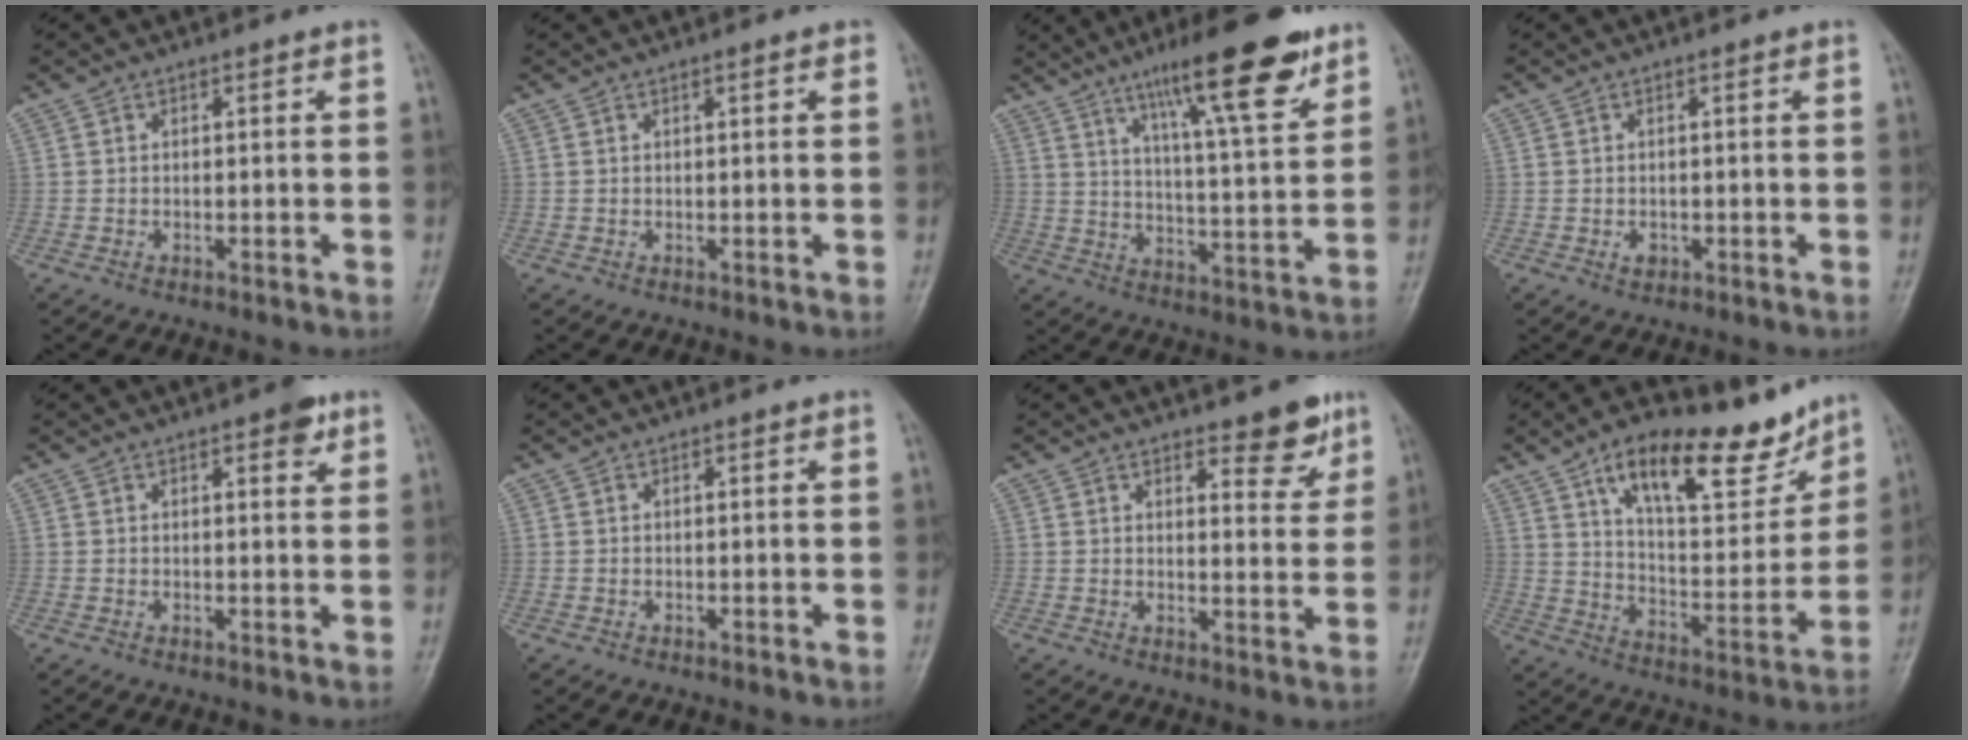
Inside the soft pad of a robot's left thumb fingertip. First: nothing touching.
{"total": 1.0, "force": [0.5, 0.2, 0.9], "torque": [-0.012, 0.002, 0.004]}
{"total": 17.9, "force": [11.2, 3.5, 13.4], "torque": [-0.185, -0.054, 0.177]}
{"total": 1.3, "force": [-0.4, 1.0, 0.8], "torque": [-0.007, 0.001, -0.003]}
{"total": 3.4, "force": [2.0, 1.2, 2.4], "torque": [-0.023, -0.007, 0.021]}
{"total": 0.0}
{"total": 6.6, "force": [4.6, 2.5, 4.1], "torque": [-0.026, -0.031, 0.058]}
{"total": 21.1, "force": [13.7, 8.7, 13.4], "torque": [-0.157, -0.058, 0.225]}